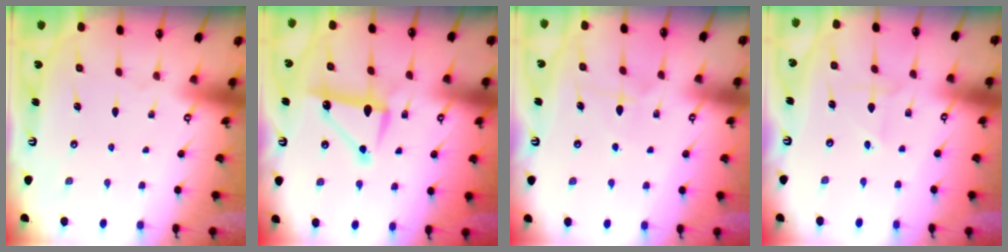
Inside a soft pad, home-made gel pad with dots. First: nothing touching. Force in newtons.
{"total": 10.3, "press": 10.3, "slide": 0.5}
{"total": 6.9, "press": 6.9, "slide": 0.6}
{"total": 3.0, "press": 3.0, "slide": 0.2}